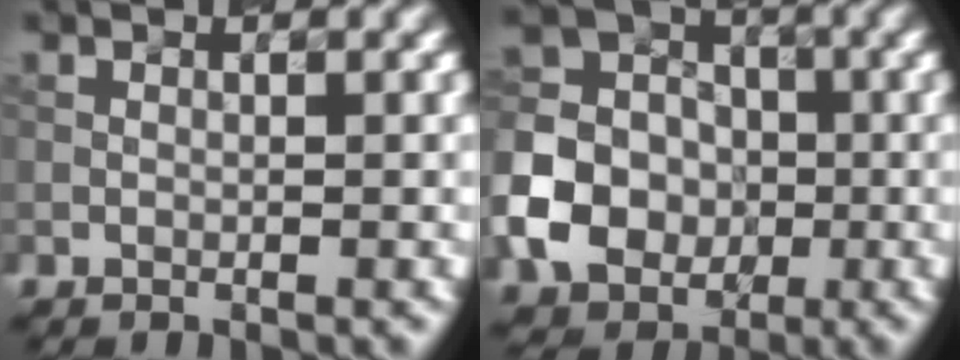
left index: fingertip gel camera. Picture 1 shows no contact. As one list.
[{"total": 7.6, "force": [-2.2, 6.4, 3.5], "torque": [-0.067, 0.000, -0.046]}]